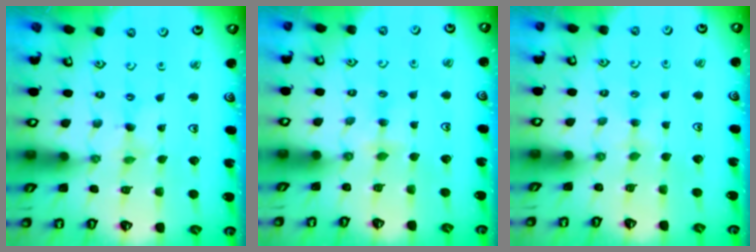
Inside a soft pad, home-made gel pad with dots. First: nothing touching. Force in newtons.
{"total": 3.0, "press": 3.0, "slide": 0.4}
{"total": 2.3, "press": 2.2, "slide": 0.5}